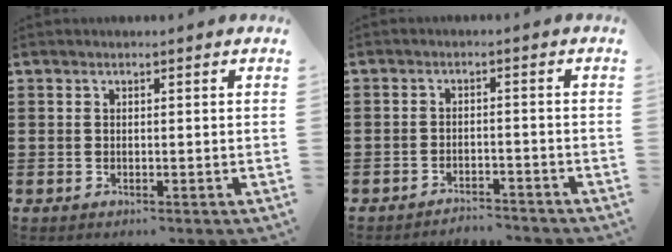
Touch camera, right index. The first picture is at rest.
{"total": 2.4, "force": [-2.4, 0.1, -0.1], "torque": [-0.004, 0.002, -0.051]}